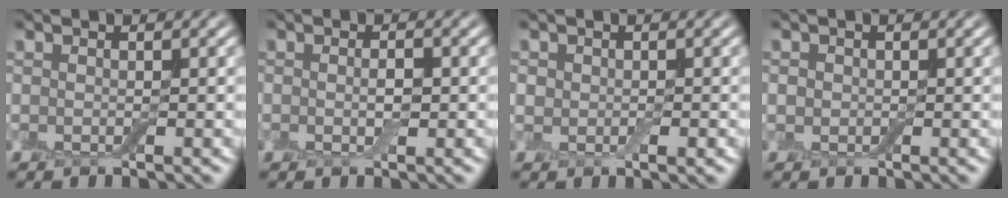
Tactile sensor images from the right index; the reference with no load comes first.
{"total": 1.3, "force": [-0.2, 0.4, 1.2], "torque": [-0.022, -0.004, -0.003]}
{"total": 1.5, "force": [-0.1, 1.2, 0.8], "torque": [-0.009, -0.006, -0.001]}
{"total": 0.7, "force": [-0.1, 0.7, 0.1], "torque": [0.001, -0.003, -0.002]}